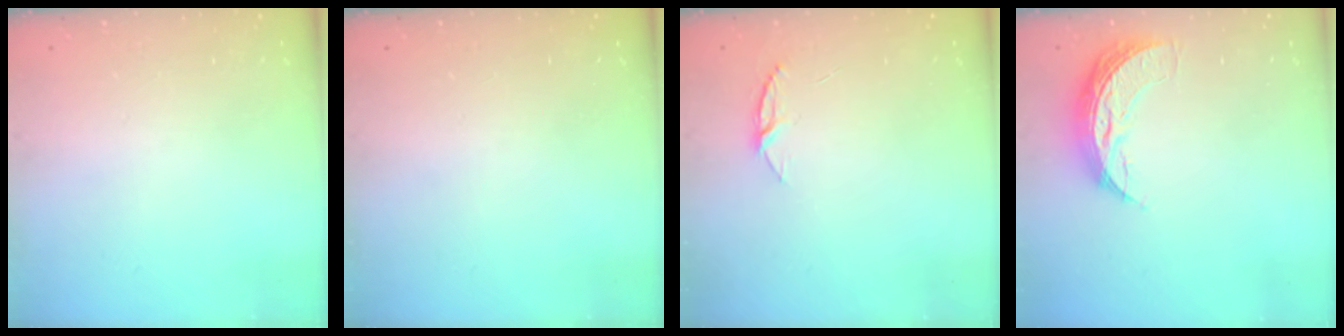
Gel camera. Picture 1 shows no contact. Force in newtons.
{"total": 0.0}
{"total": 4.6, "press": 4.5, "slide": 0.4}
{"total": 8.6, "press": 8.5, "slide": 0.5}